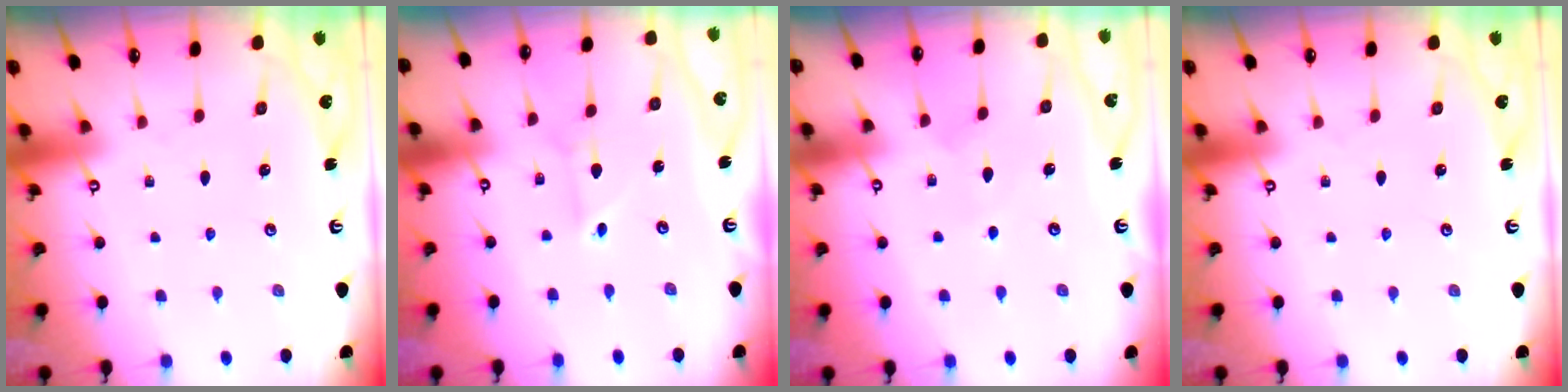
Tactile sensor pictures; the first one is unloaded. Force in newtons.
{"total": 3.7, "press": 3.7, "slide": 0.3}
{"total": 4.7, "press": 4.7, "slide": 0.6}
{"total": 0.0}